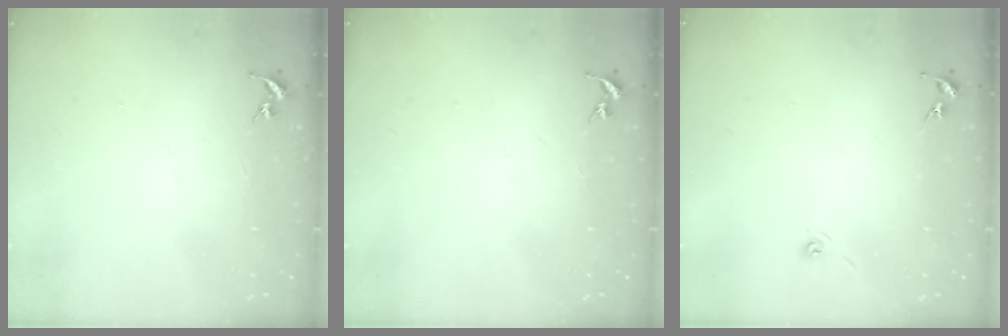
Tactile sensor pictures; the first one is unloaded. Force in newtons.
{"total": 0.0}
{"total": 3.3, "press": 2.7, "slide": 2.0}